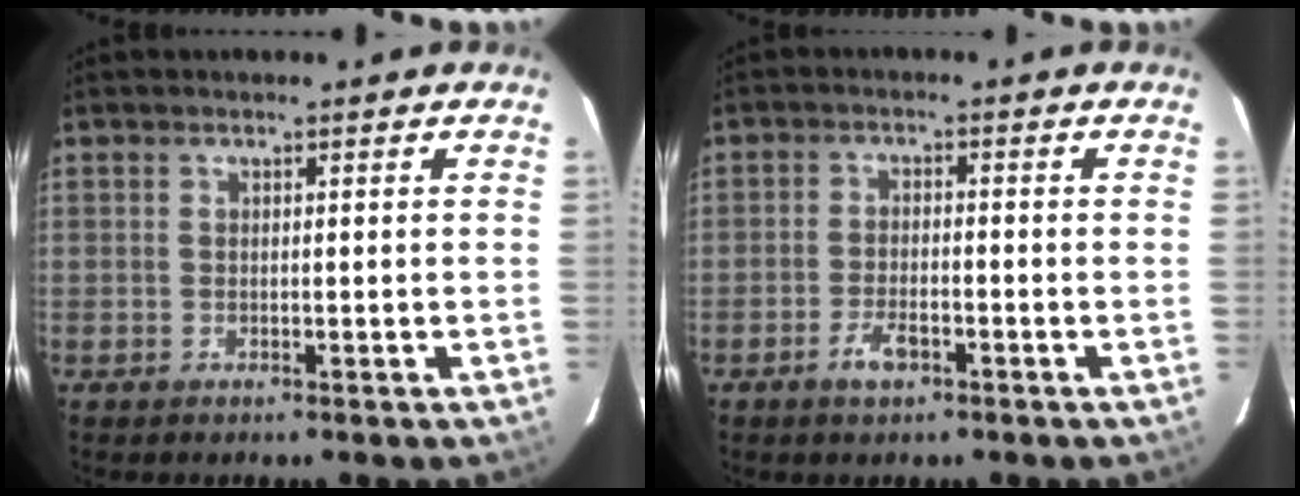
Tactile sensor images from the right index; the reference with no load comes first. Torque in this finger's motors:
{"motor_torque": [0.17, -0.17, -0.03, 0.02]}